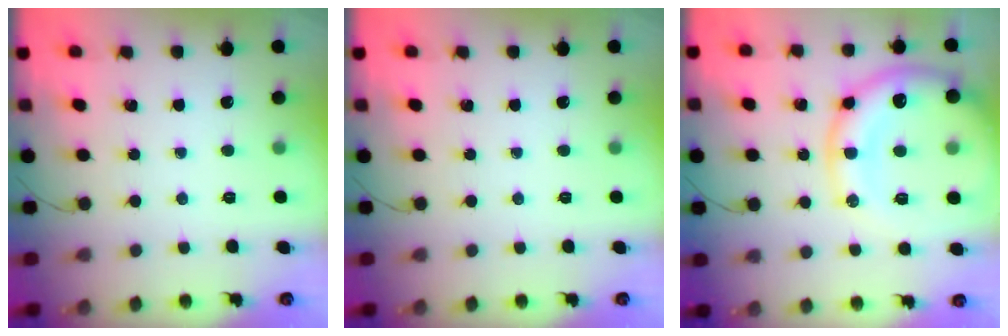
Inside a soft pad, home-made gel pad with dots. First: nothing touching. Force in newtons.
{"total": 0.0}
{"total": 16.2, "press": 16.0, "slide": 2.4}